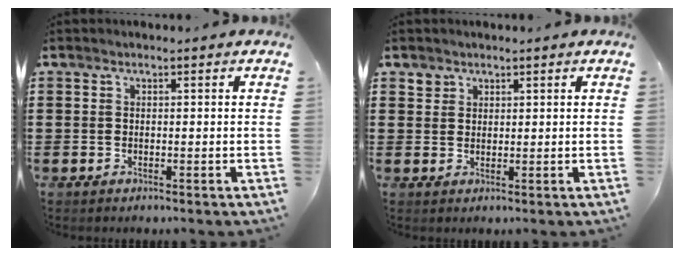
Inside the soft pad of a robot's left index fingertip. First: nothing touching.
{"total": 1.7, "force": [1.3, 1.1, -0.1], "torque": [-0.003, 0.003, 0.026]}